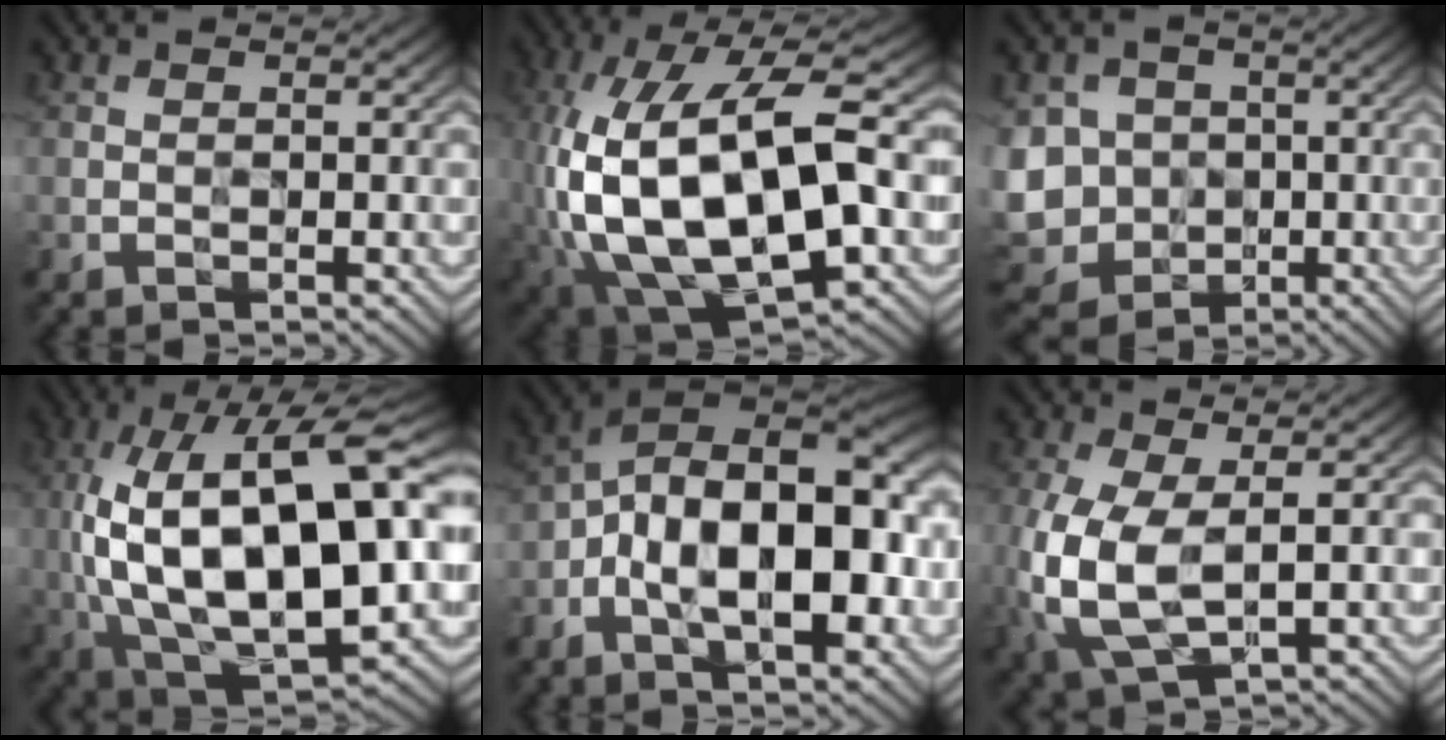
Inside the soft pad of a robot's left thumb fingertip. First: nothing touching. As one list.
[{"total": 19.5, "force": [-2.3, 9.6, 16.8], "torque": [-0.359, -0.003, -0.040]}, {"total": 10.8, "force": [-1.6, 9.3, 5.1], "torque": [-0.165, -0.021, -0.033]}, {"total": 21.9, "force": [1.4, 9.9, 19.5], "torque": [-0.352, 0.002, 0.027]}, {"total": 17.3, "force": [-3.0, 8.8, 14.6], "torque": [-0.229, 0.004, -0.057]}, {"total": 10.9, "force": [-1.3, 5.7, 9.2], "torque": [-0.249, -0.022, -0.013]}]